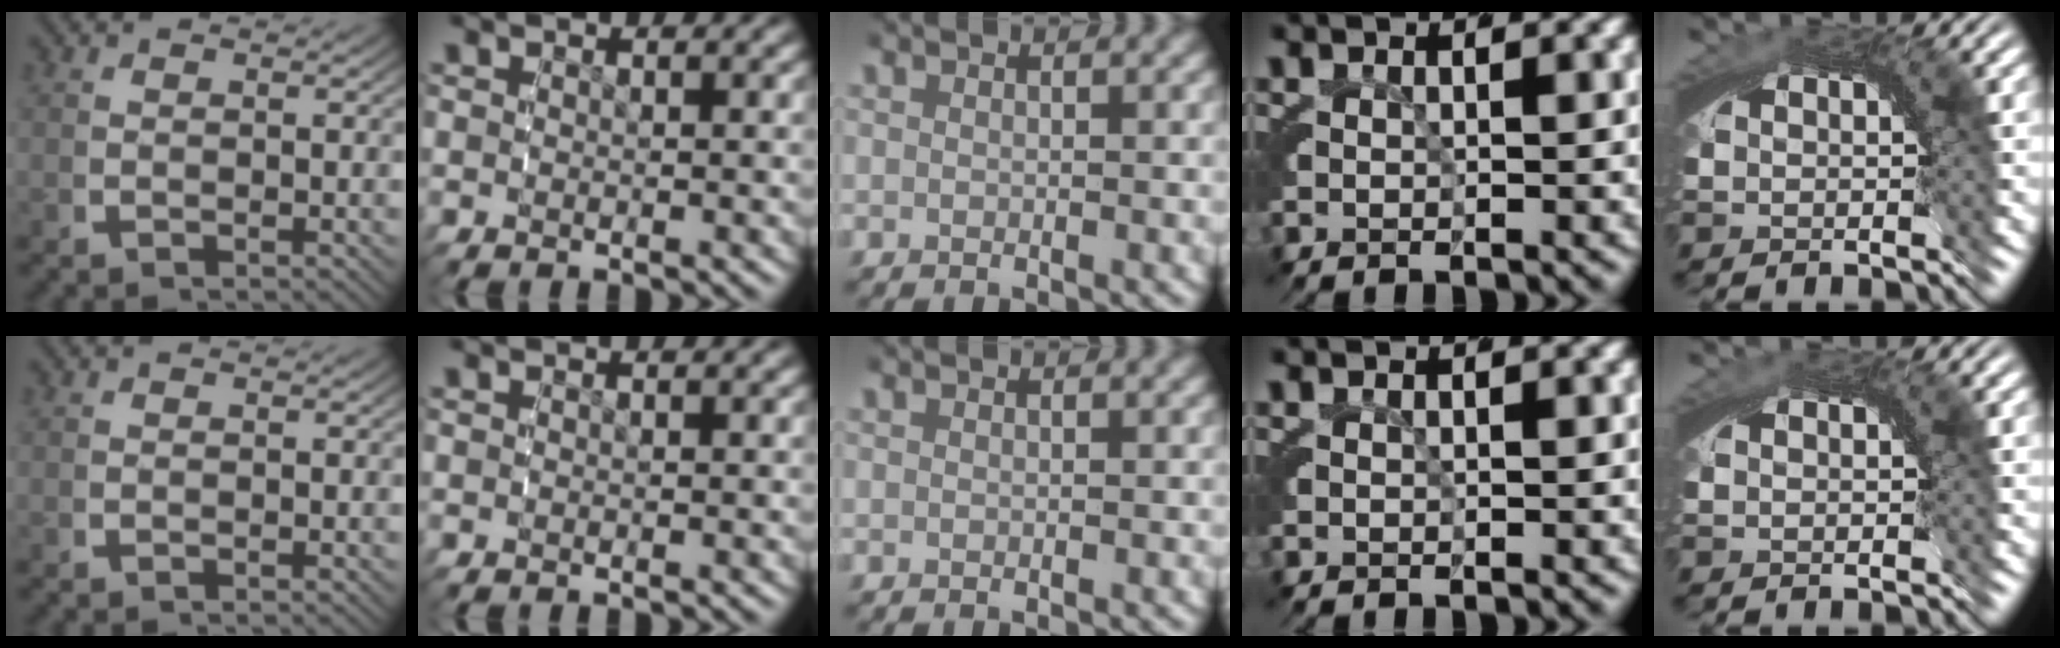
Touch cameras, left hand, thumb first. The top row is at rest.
{}